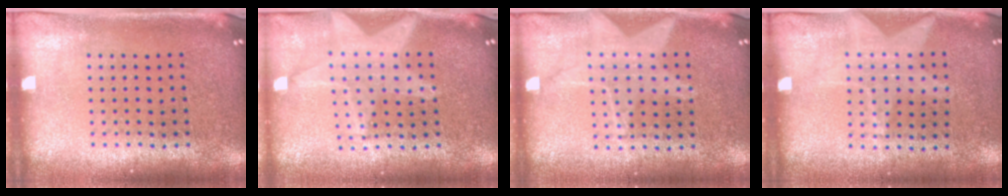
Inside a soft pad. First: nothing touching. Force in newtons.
{"total": 2.1, "press": 1.7, "slide": 1.2}
{"total": 1.1, "press": 1.1, "slide": 0.3}
{"total": 1.1, "press": 1.0, "slide": 0.5}